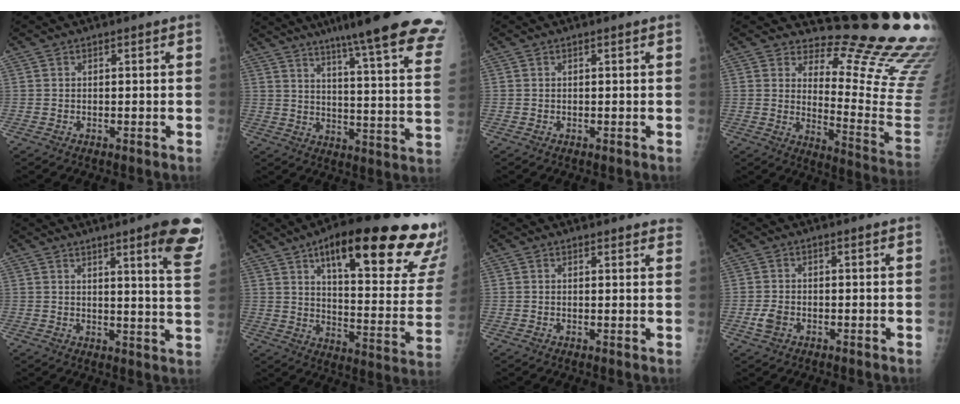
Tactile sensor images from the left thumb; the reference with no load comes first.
{"total": 27.4, "force": [19.9, 3.2, 18.5], "torque": [-0.218, -0.082, 0.257]}
{"total": 0.0}
{"total": 18.3, "force": [16.1, 2.6, 8.4], "torque": [-0.081, -0.204, 0.196]}
{"total": 12.1, "force": [7.0, 0.6, 9.8], "torque": [-0.111, -0.039, 0.079]}
{"total": 31.2, "force": [17.5, 8.6, 24.4], "torque": [-0.264, -0.043, 0.248]}
{"total": 4.2, "force": [3.9, 0.9, 1.0], "torque": [0.005, -0.014, 0.031]}
{"total": 2.5, "force": [-0.8, 1.6, 1.7], "torque": [-0.036, 0.005, -0.014]}